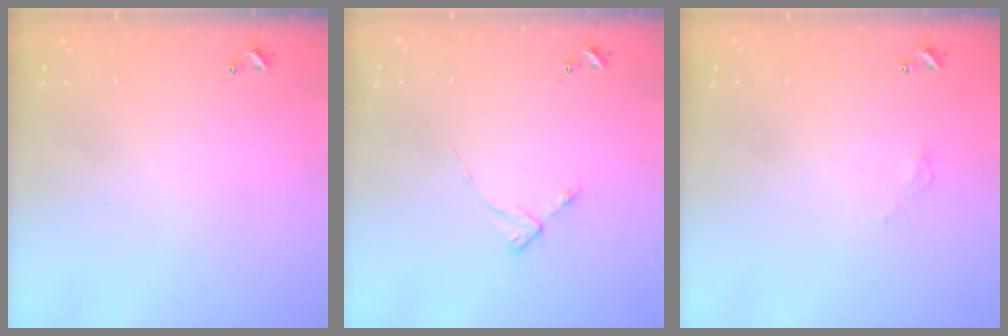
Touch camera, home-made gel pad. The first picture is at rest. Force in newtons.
{"total": 2.7, "press": 2.7, "slide": 0.4}
{"total": 2.7, "press": 2.7, "slide": 0.2}